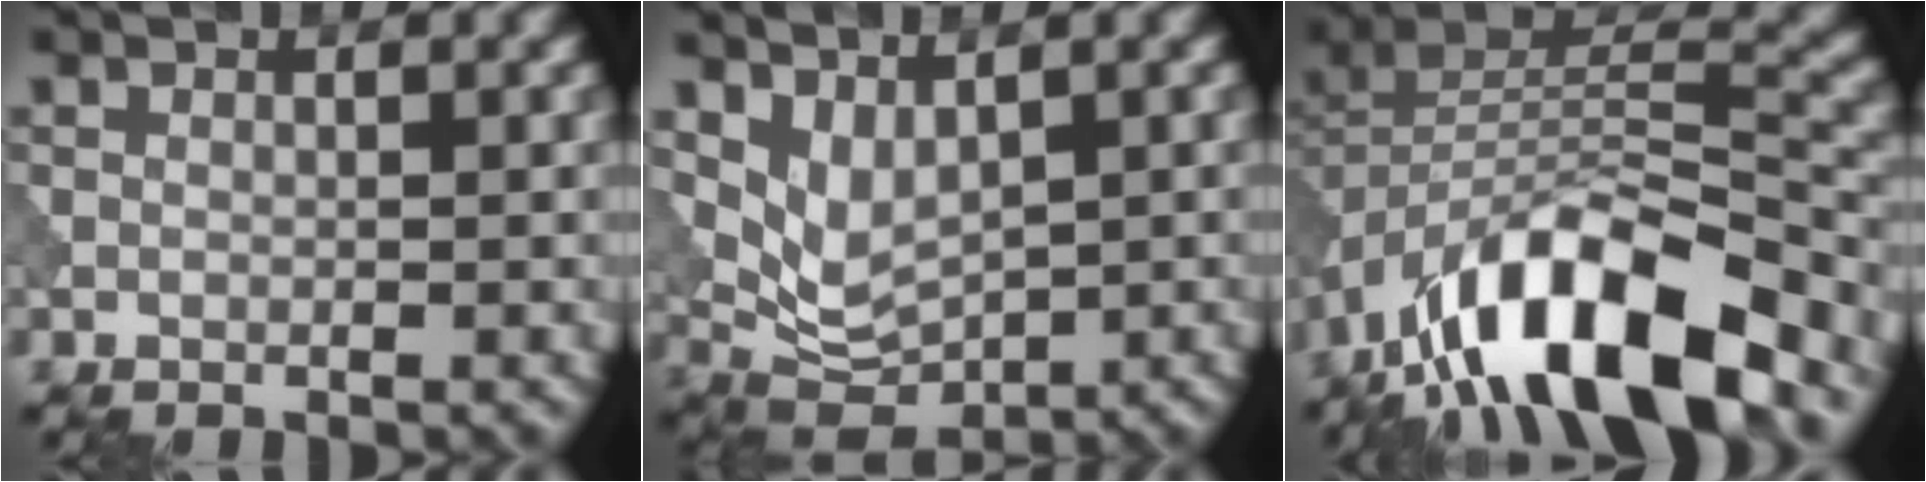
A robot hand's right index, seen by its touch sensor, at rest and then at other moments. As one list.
[{"total": 3.9, "force": [1.6, 2.1, 2.8], "torque": [-0.061, -0.020, 0.041]}, {"total": 13.2, "force": [-8.7, 4.8, 8.8], "torque": [-0.140, 0.009, -0.164]}]